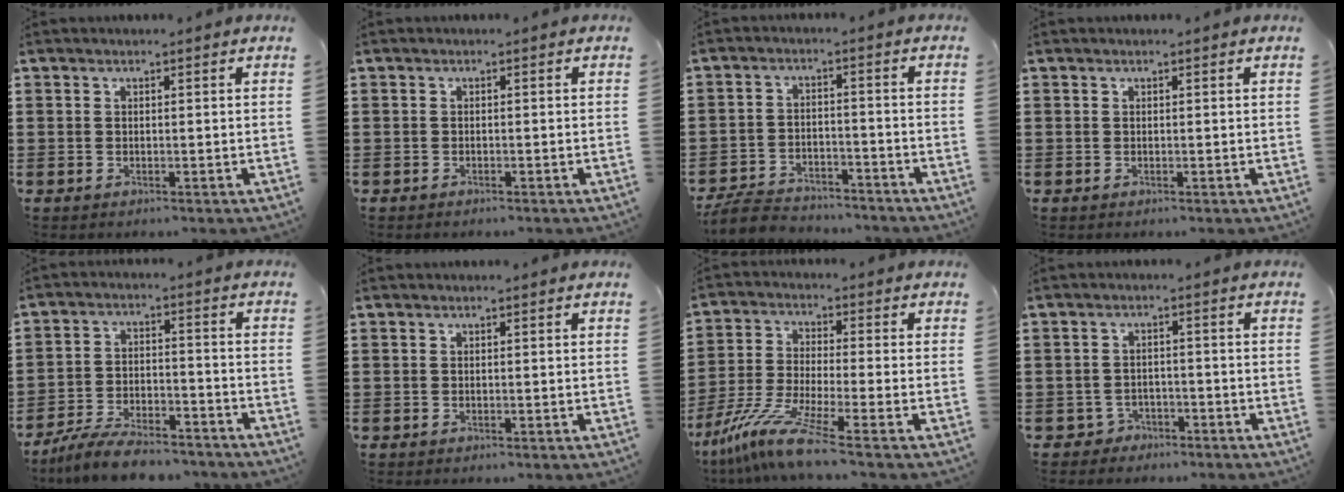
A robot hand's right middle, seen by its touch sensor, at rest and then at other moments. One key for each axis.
{"total": 0.6, "fx": -0.6, "fy": 0.1, "fz": 0.0, "tx": -0.003, "ty": -0.002, "tz": -0.012}
{"total": 5.4, "fx": -5.2, "fy": 0.9, "fz": 0.8, "tx": -0.025, "ty": 0.005, "tz": -0.105}
{"total": 0.0}
{"total": 7.5, "fx": -6.9, "fy": 1.3, "fz": 2.5, "tx": -0.052, "ty": 0.009, "tz": -0.132}
{"total": 0.0}
{"total": 9.0, "fx": -6.6, "fy": 0.2, "fz": 6.2, "tx": -0.138, "ty": -0.014, "tz": -0.132}
{"total": 2.2, "fx": -2.0, "fy": 1.0, "fz": 0.1, "tx": -0.012, "ty": -0.002, "tz": -0.044}